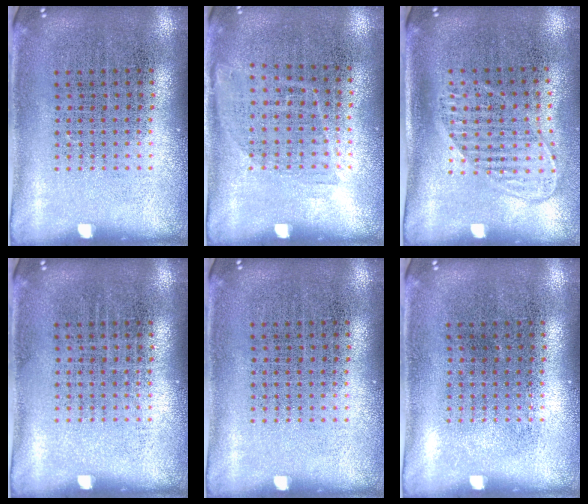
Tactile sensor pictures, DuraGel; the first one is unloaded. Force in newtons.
{"total": 1.1, "press": 0.9, "slide": 0.6}
{"total": 1.5, "press": 1.2, "slide": 0.8}
{"total": 0.0}
{"total": 0.0}
{"total": 0.0}